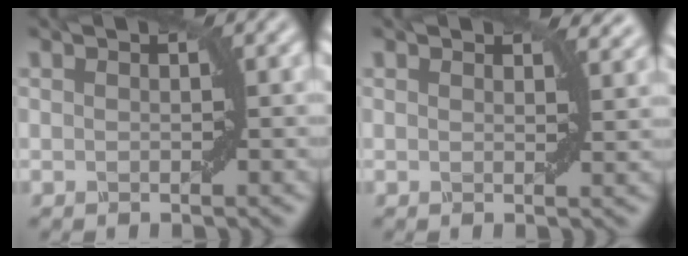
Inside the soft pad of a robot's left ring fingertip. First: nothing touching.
{"total": 2.3, "force": [2.0, 0.8, 0.8], "torque": [-0.016, 0.000, 0.022]}